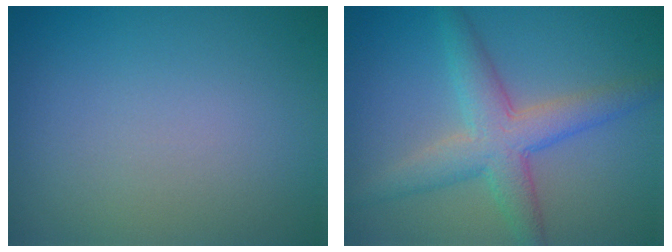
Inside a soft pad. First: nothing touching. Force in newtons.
{"total": 4.9, "press": 4.9, "slide": 0.1}